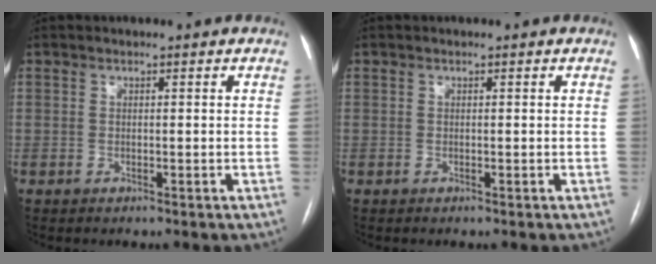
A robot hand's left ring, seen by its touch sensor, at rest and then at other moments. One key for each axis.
{"total": 0.0}